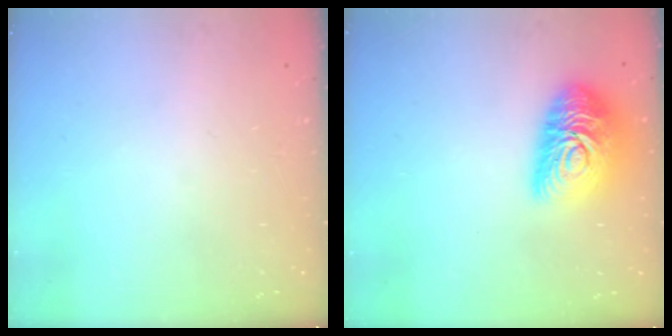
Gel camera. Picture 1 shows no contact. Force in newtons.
{"total": 15.6, "press": 15.6, "slide": 1.2}